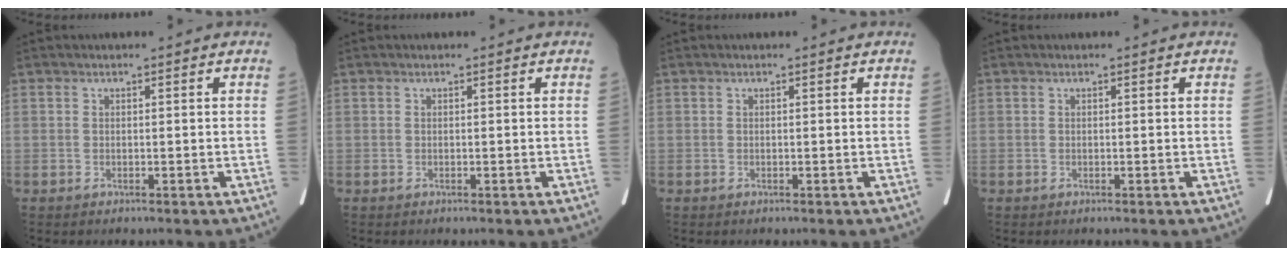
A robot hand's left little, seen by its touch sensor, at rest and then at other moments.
{"total": 0.0}
{"total": 0.0}
{"total": 0.0}